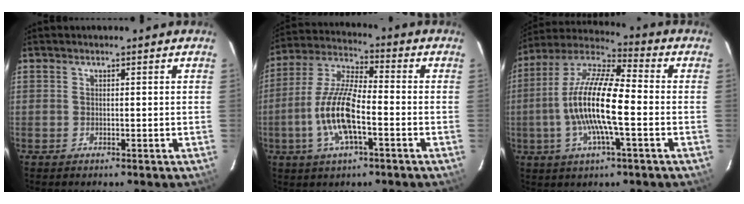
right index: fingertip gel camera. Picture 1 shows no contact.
{"total": 12.8, "force": [-3.9, 3.9, 11.6], "torque": [-0.246, 0.000, -0.080]}
{"total": 15.4, "force": [-2.5, 3.4, 14.8], "torque": [-0.289, 0.004, -0.058]}